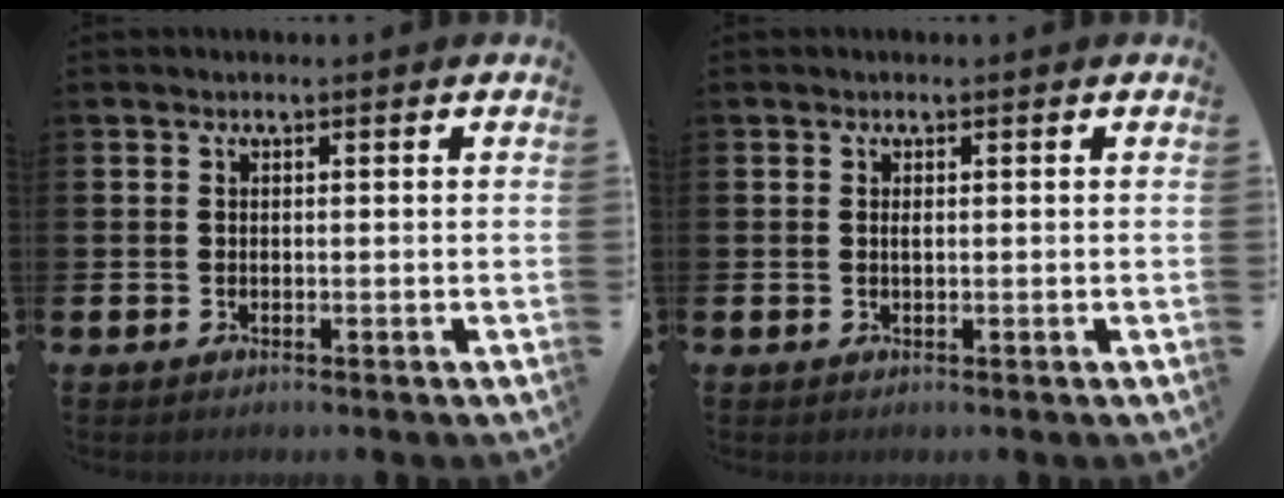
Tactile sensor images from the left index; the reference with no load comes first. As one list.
[{"total": 0.6, "force": [0.2, 0.2, 0.6], "torque": [-0.004, -0.003, 0.003]}]